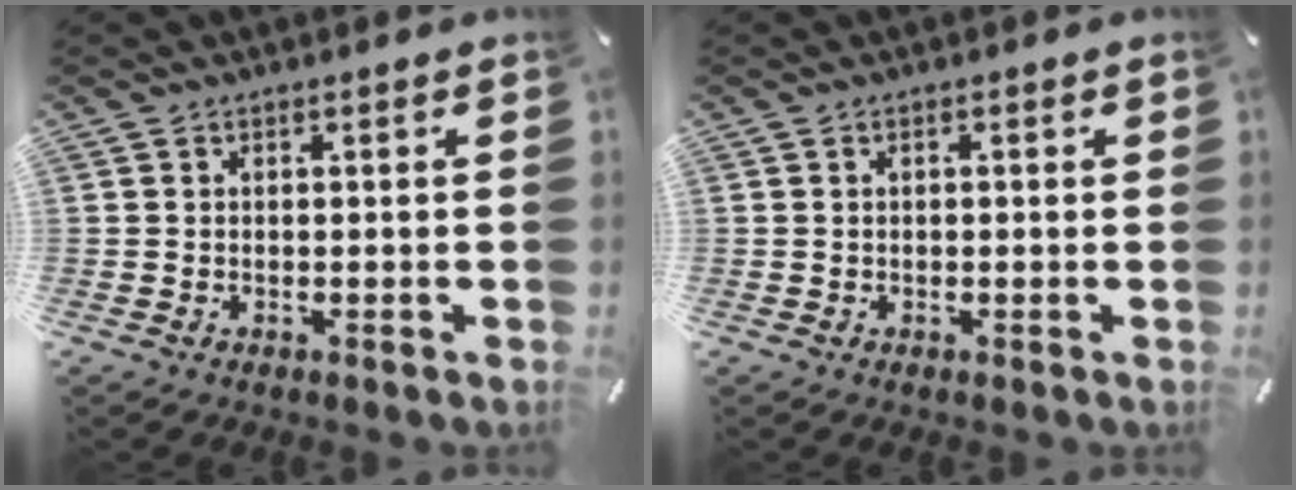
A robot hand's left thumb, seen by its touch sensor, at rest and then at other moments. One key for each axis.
{"total": 0.6, "fx": -0.1, "fy": 0.4, "fz": 0.5, "tx": -0.010, "ty": 0.002, "tz": -0.002}